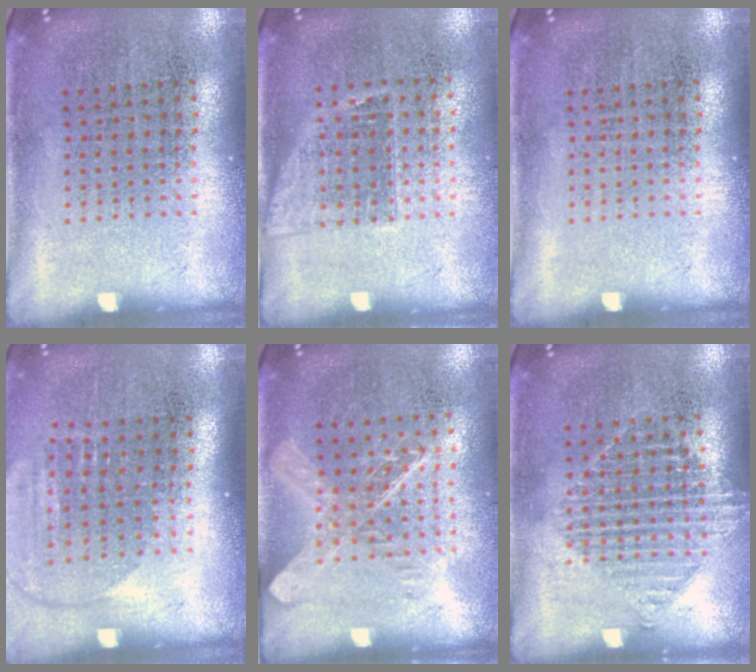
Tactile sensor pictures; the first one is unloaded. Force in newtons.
{"total": 1.2, "press": 1.0, "slide": 0.7}
{"total": 0.0}
{"total": 1.5, "press": 1.3, "slide": 0.6}
{"total": 1.5, "press": 1.3, "slide": 0.8}
{"total": 1.1, "press": 1.1, "slide": 0.3}